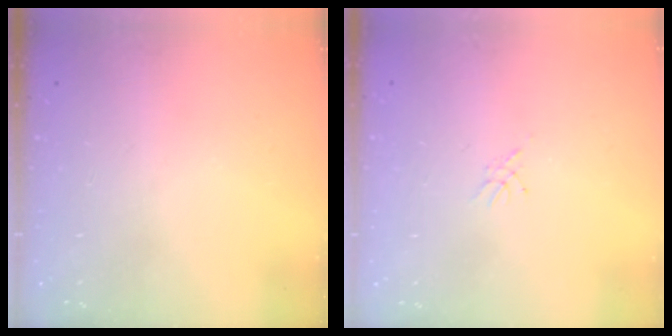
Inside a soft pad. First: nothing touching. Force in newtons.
{"total": 2.3, "press": 2.2, "slide": 0.3}